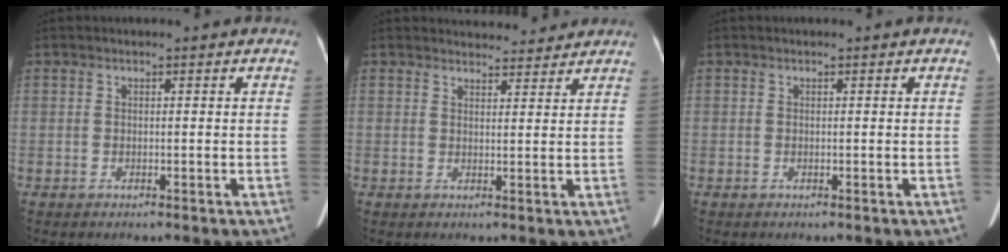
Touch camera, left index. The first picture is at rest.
{"total": 5.1, "force": [4.8, 1.5, 0.1], "torque": [0.003, 0.004, 0.054]}
{"total": 0.0}